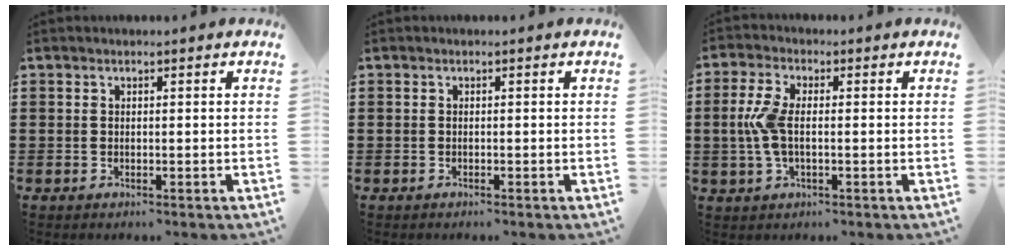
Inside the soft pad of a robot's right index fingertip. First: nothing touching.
{"total": 0.0}
{"total": 6.0, "force": [-0.2, 2.6, 5.4], "torque": [-0.136, -0.006, -0.013]}